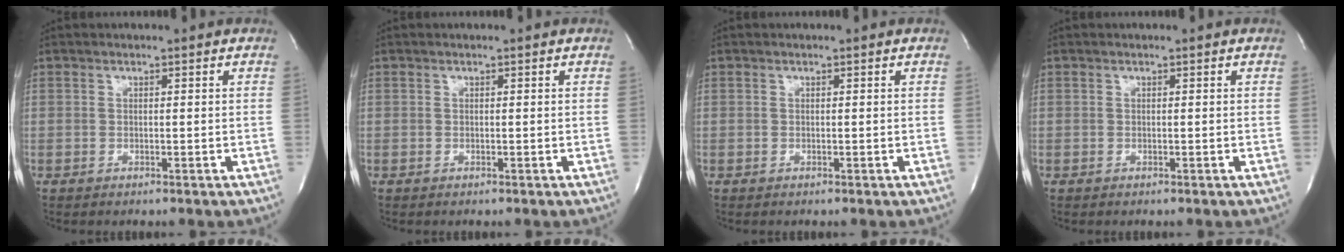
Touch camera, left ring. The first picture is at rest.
{"total": 0.0}
{"total": 0.0}
{"total": 0.0}